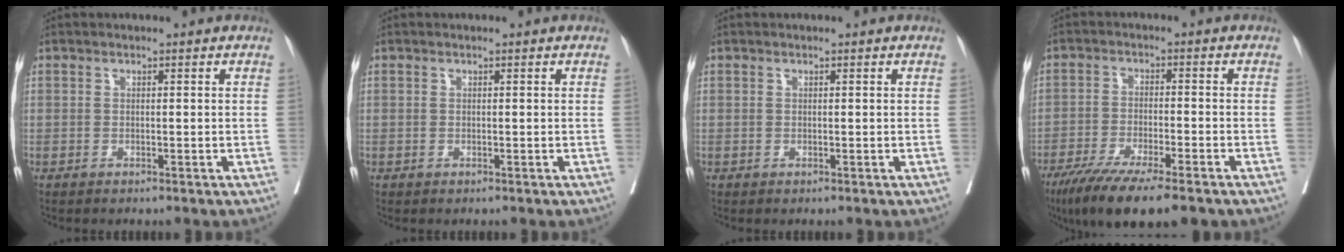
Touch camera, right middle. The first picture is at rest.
{"total": 0.0}
{"total": 0.0}
{"total": 13.2, "force": [-9.7, 1.9, 8.8], "torque": [-0.144, -0.032, -0.157]}